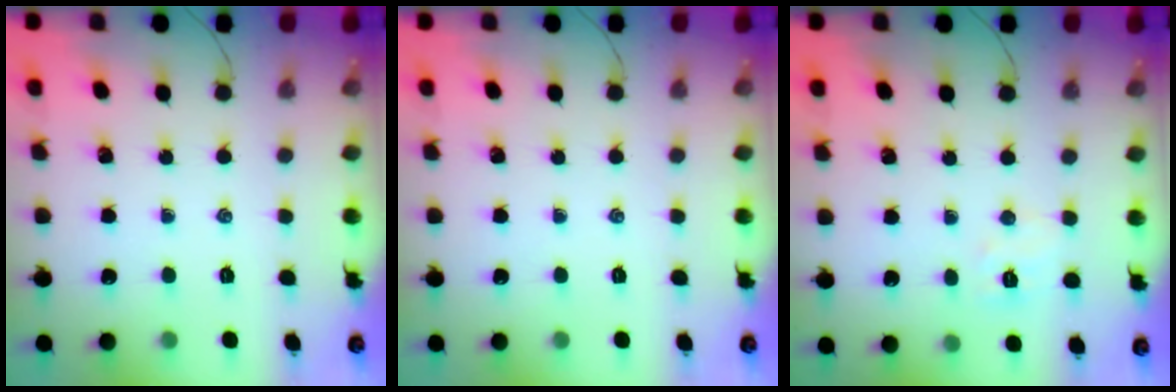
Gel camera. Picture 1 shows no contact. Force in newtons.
{"total": 0.0}
{"total": 5.0, "press": 4.9, "slide": 1.0}